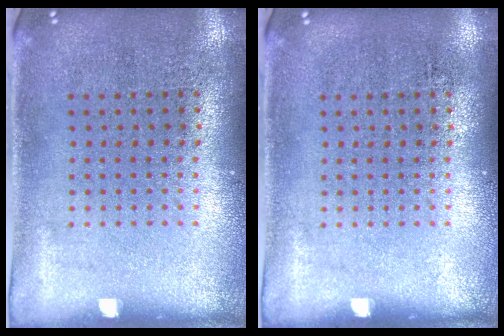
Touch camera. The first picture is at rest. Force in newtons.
{"total": 0.0}